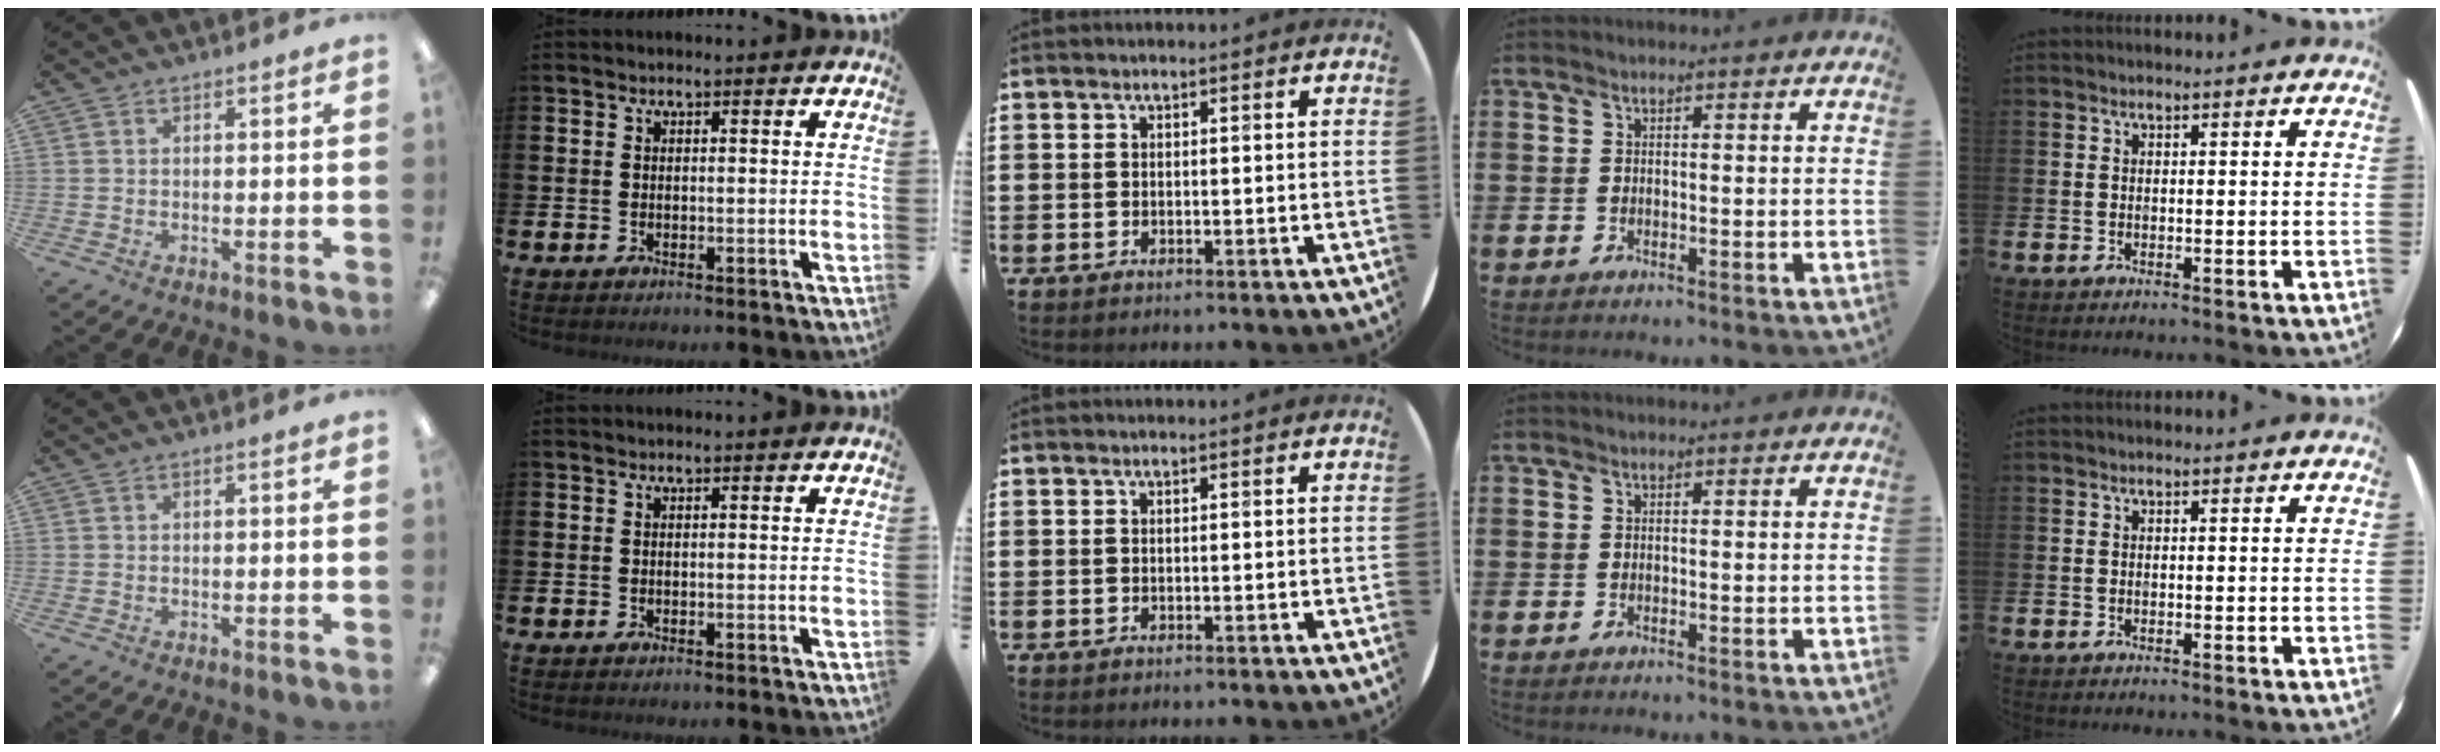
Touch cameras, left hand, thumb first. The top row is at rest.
{}